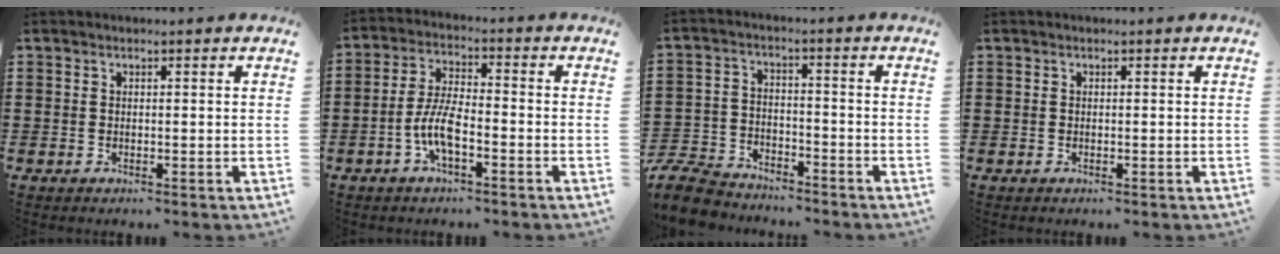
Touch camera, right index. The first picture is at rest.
{"total": 6.8, "force": [-2.6, 2.1, 5.9], "torque": [-0.140, -0.012, -0.056]}
{"total": 7.2, "force": [-6.9, 1.7, 1.4], "torque": [-0.049, 0.008, -0.141]}
{"total": 0.0}